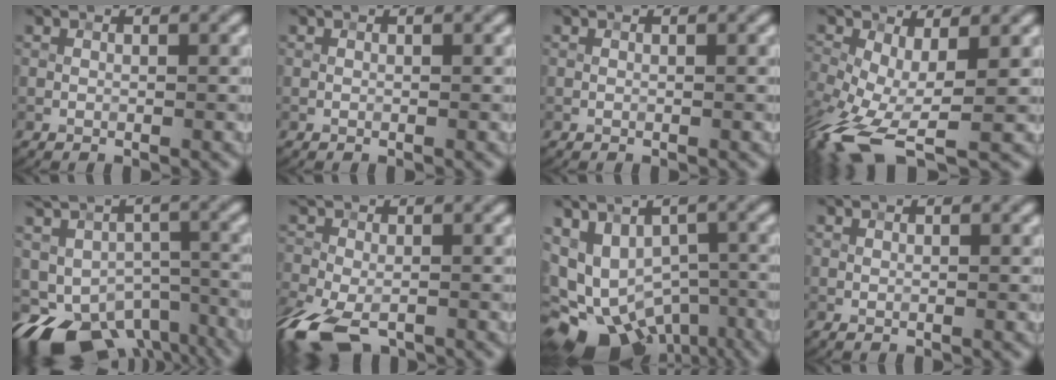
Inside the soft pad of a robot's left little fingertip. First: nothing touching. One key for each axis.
{"total": 0.0}
{"total": 0.0}
{"total": 10.4, "fx": -4.1, "fy": 4.5, "fz": 8.4, "tx": -0.203, "ty": -0.042, "tz": -0.072}
{"total": 12.2, "fx": -7.9, "fy": 6.9, "fz": 6.3, "tx": -0.116, "ty": -0.020, "tz": -0.107}
{"total": 8.2, "fx": -4.6, "fy": 4.1, "fz": 5.4, "tx": -0.122, "ty": -0.024, "tz": -0.091}
{"total": 12.0, "fx": -5.9, "fy": 7.5, "fz": 7.2, "tx": -0.110, "ty": -0.012, "tz": -0.078}
{"total": 0.0}